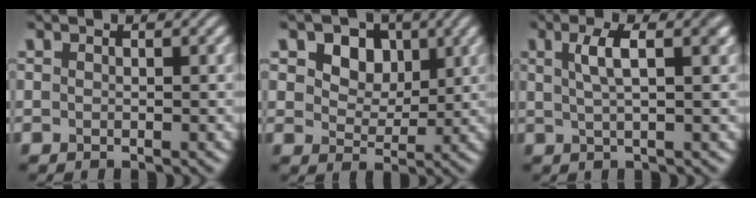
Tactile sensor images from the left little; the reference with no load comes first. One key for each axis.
{"total": 5.8, "fx": 2.7, "fy": 4.1, "fz": 3.1, "tx": -0.074, "ty": -0.007, "tz": 0.051}
{"total": 3.9, "fx": 1.2, "fy": 1.2, "fz": 3.5, "tx": -0.051, "ty": 0.009, "tz": 0.017}